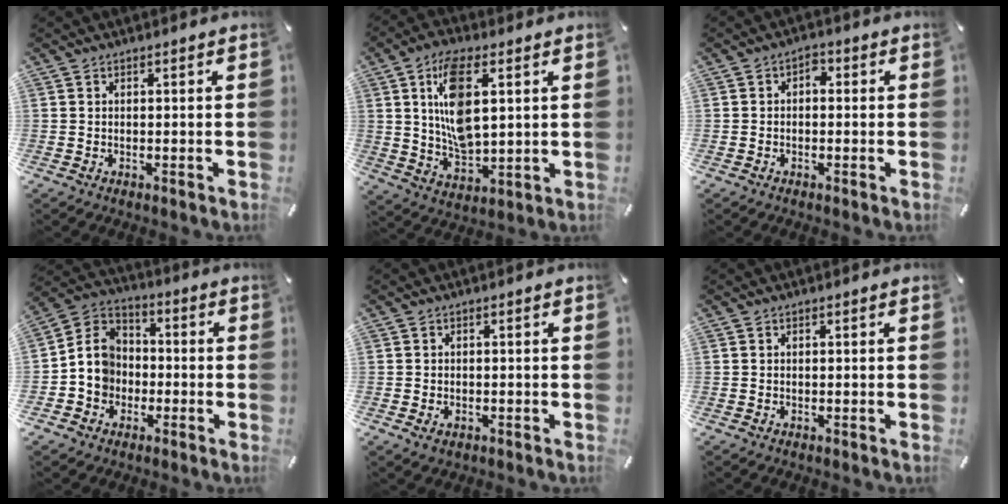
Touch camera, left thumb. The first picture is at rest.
{"total": 12.9, "force": [3.9, 6.4, 10.5], "torque": [-0.211, 0.002, 0.068]}
{"total": 2.3, "force": [-0.8, 1.6, 1.6], "torque": [-0.032, 0.013, -0.018]}
{"total": 9.5, "force": [-2.3, 8.6, 3.0], "torque": [-0.089, 0.025, -0.045]}
{"total": 1.9, "force": [-0.8, 1.3, 1.1], "torque": [-0.020, 0.003, -0.015]}
{"total": 0.0}